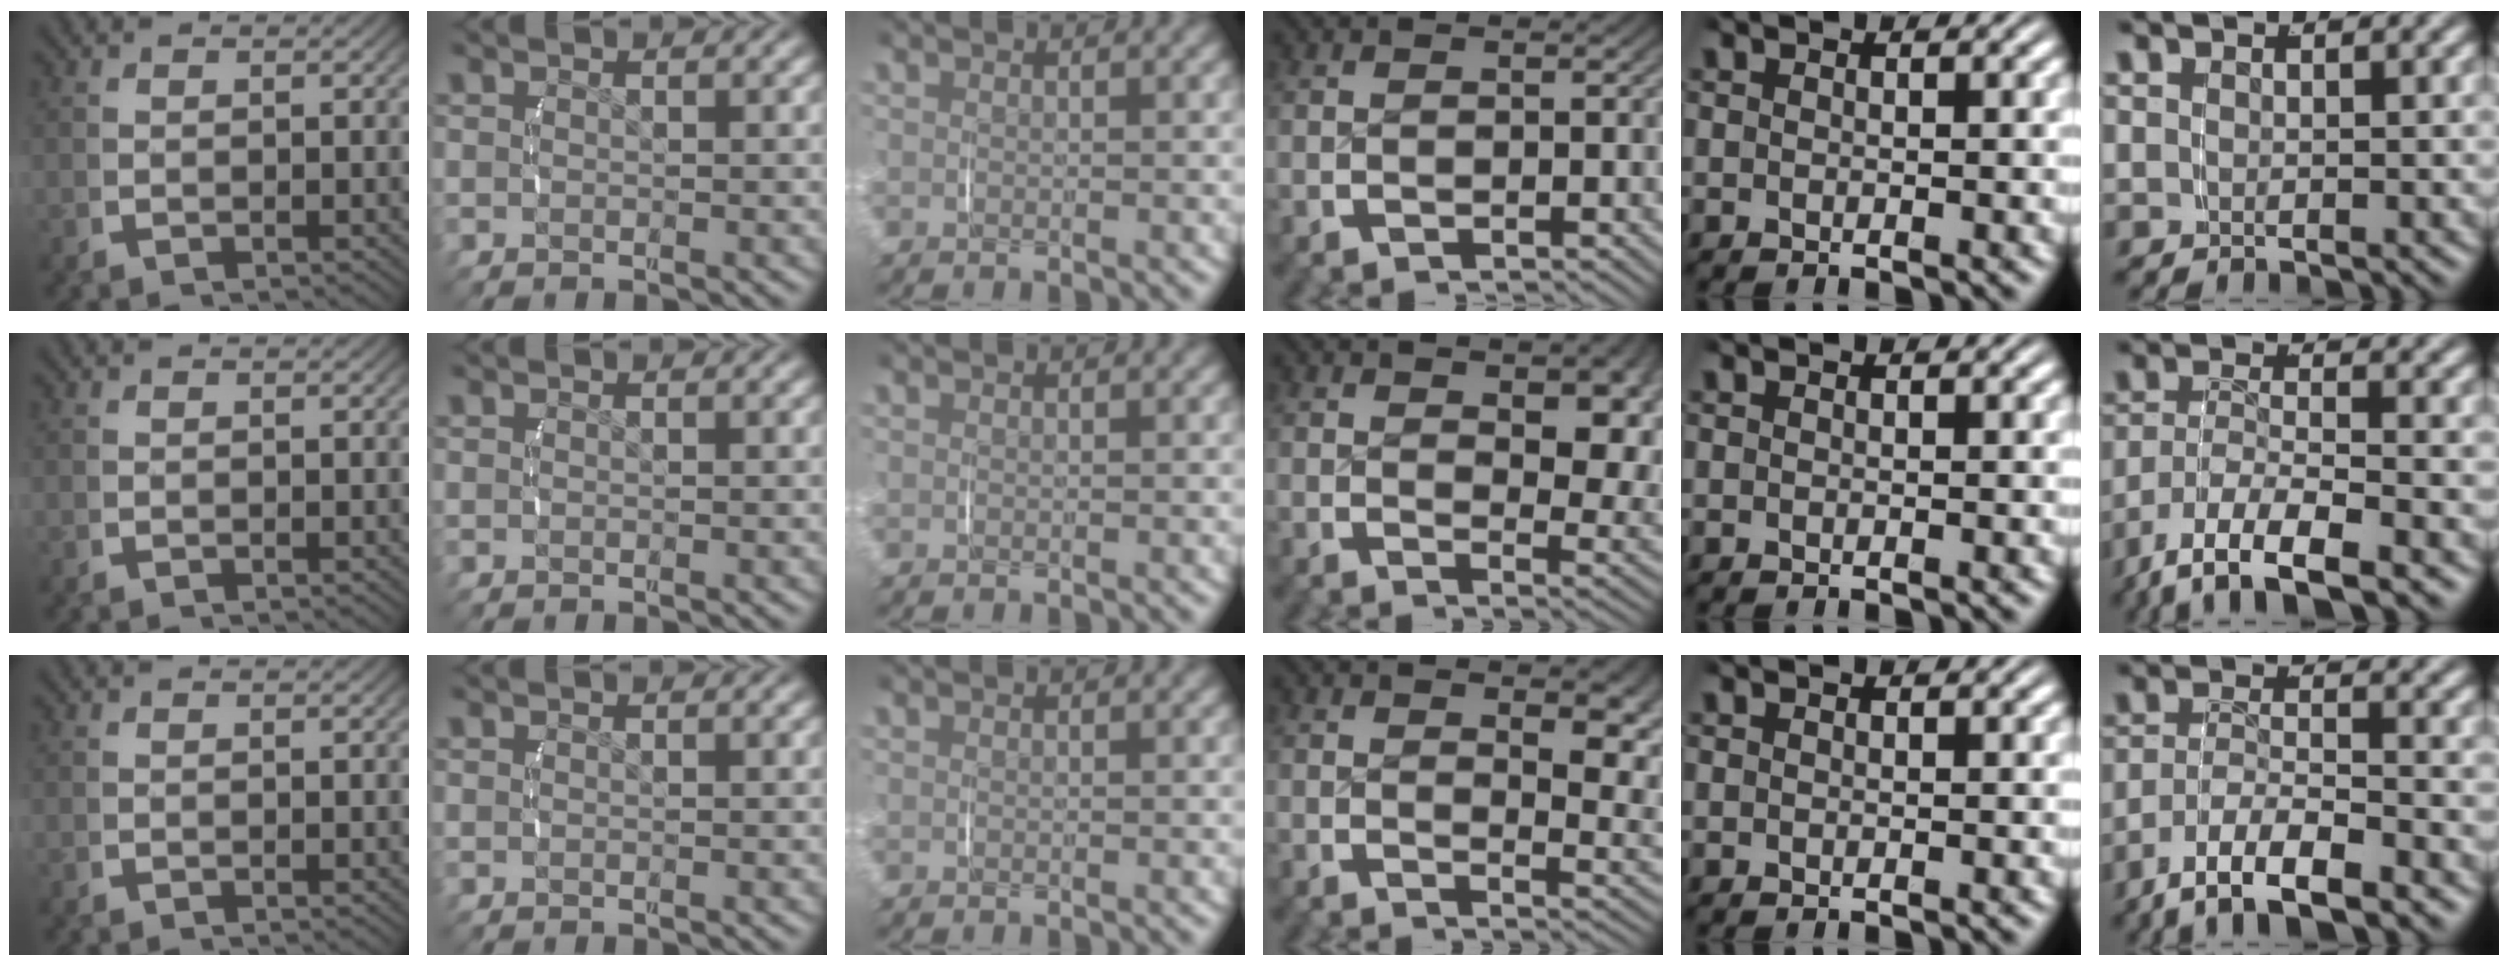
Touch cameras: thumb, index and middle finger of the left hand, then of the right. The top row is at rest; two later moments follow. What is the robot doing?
{"motion": "lift_and_place", "object": "jewelry box"}